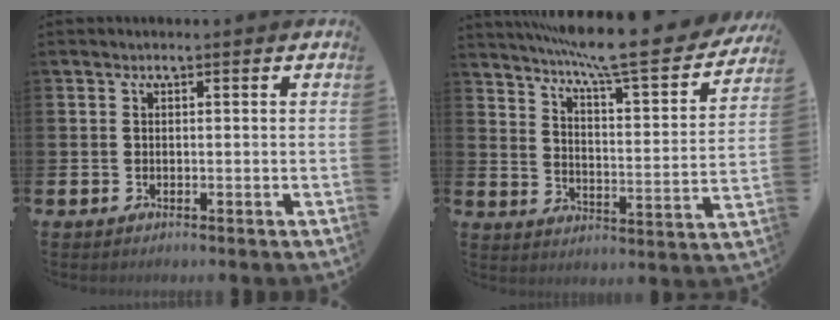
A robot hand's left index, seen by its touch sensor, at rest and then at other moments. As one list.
[{"total": 10.3, "force": [9.1, 0.4, 4.7], "torque": [-0.106, -0.071, 0.149]}]